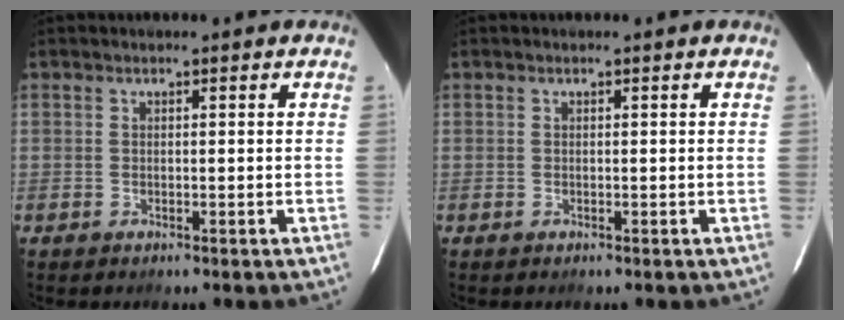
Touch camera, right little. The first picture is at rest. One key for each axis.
{"total": 0.0}